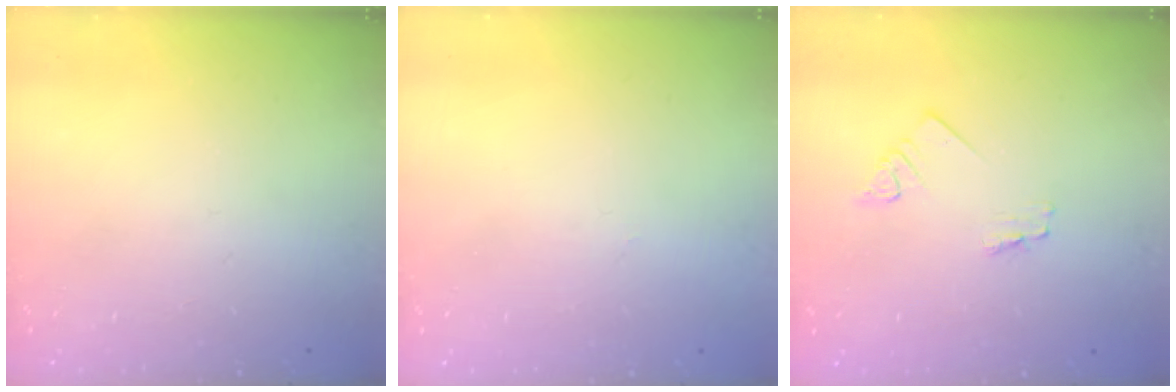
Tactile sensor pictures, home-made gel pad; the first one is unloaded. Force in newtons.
{"total": 0.0}
{"total": 1.6, "press": 1.6, "slide": 0.1}